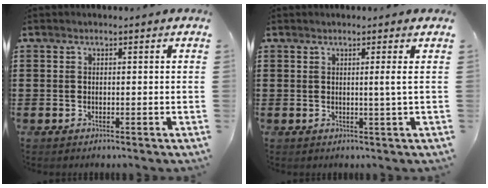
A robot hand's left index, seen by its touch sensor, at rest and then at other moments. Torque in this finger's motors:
{"motor_torque": [0.04, 0.11, 0.05, 0.02]}